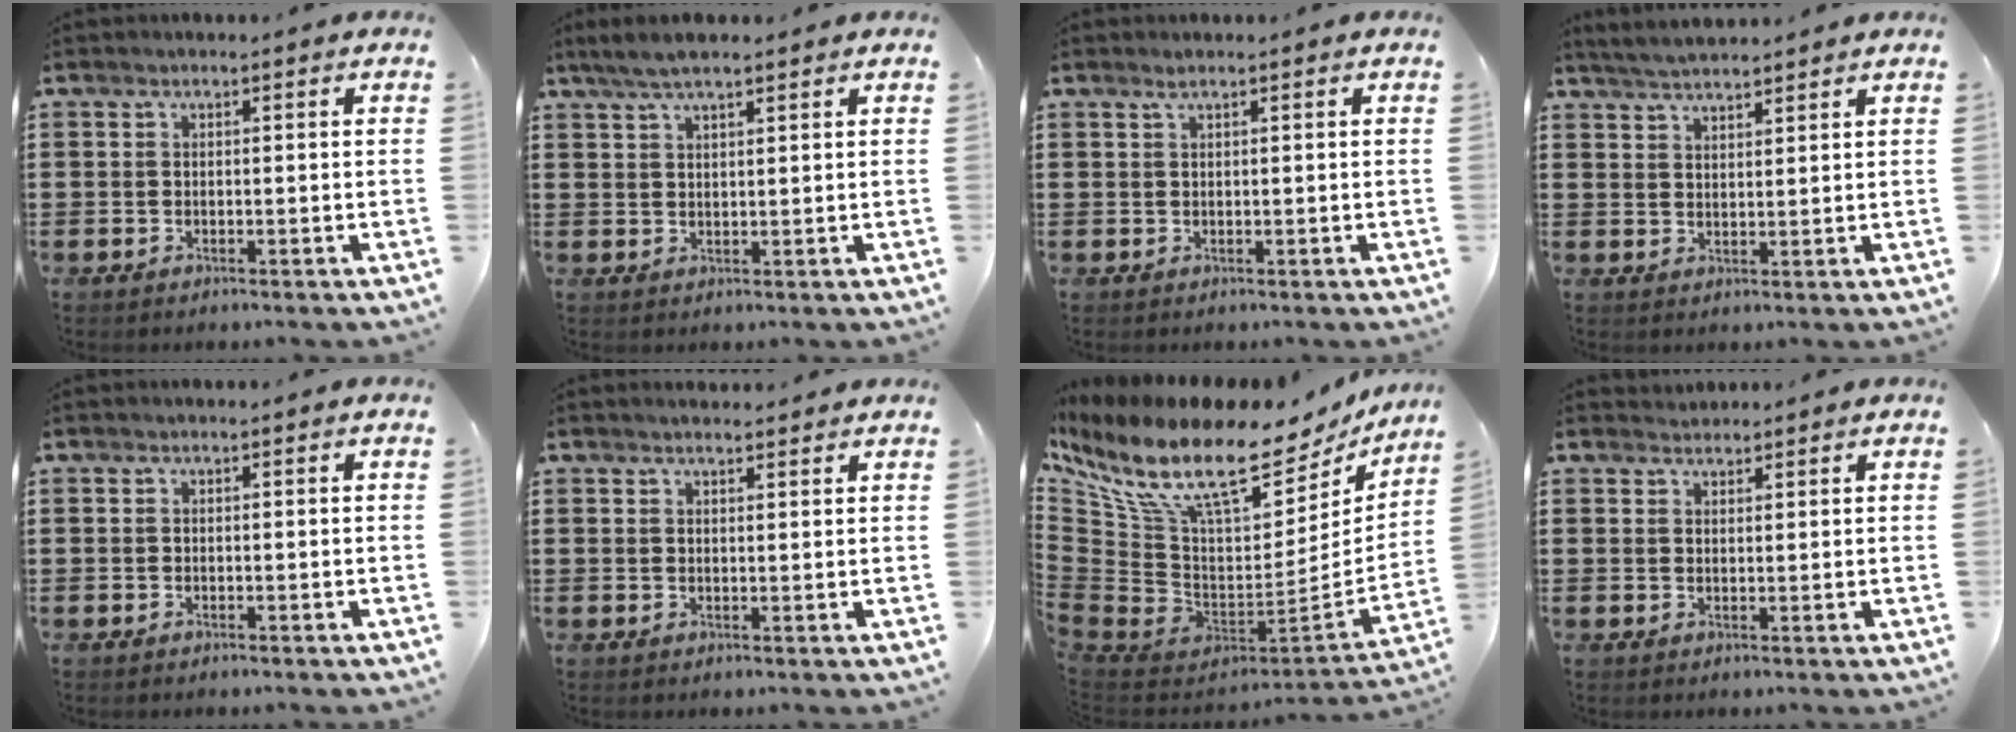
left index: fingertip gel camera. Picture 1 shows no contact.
{"total": 3.7, "force": [2.6, 0.8, 2.5], "torque": [-0.053, 0.004, 0.048]}
{"total": 0.9, "force": [0.6, 0.0, 0.7], "torque": [-0.013, 0.000, 0.011]}
{"total": 3.2, "force": [3.2, -0.1, 0.5], "torque": [-0.020, -0.006, 0.060]}
{"total": 0.0}
{"total": 1.6, "force": [1.5, 0.1, 0.4], "torque": [-0.009, 0.003, 0.029]}
{"total": 16.2, "force": [10.3, 5.3, 11.3], "torque": [-0.249, -0.081, 0.168]}
{"total": 1.5, "force": [1.5, 0.3, -0.2], "torque": [0.000, 0.002, 0.030]}